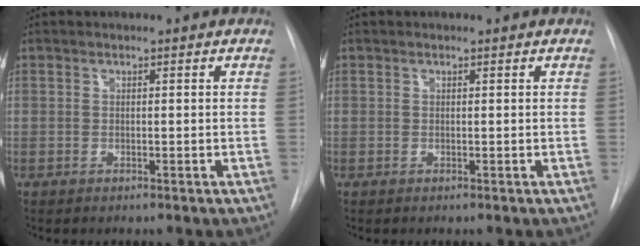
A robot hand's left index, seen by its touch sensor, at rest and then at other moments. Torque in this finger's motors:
{"motor_torque": [0.25, -0.15, -0.02, -0.01]}